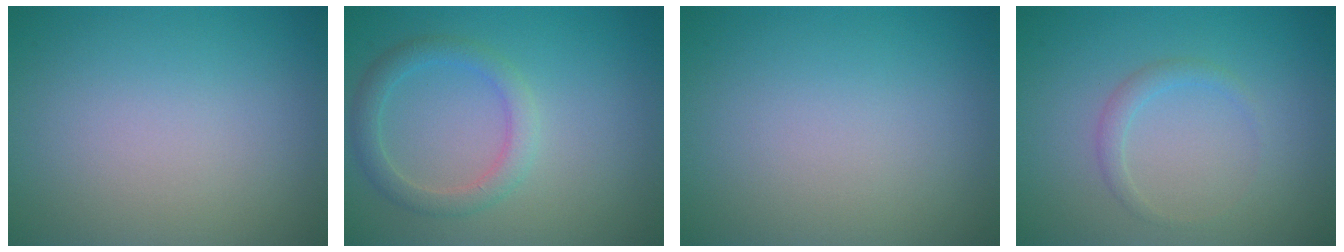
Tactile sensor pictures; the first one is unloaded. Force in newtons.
{"total": 2.5, "press": 2.5, "slide": 0.1}
{"total": 0.0}
{"total": 1.2, "press": 1.2, "slide": 0.1}